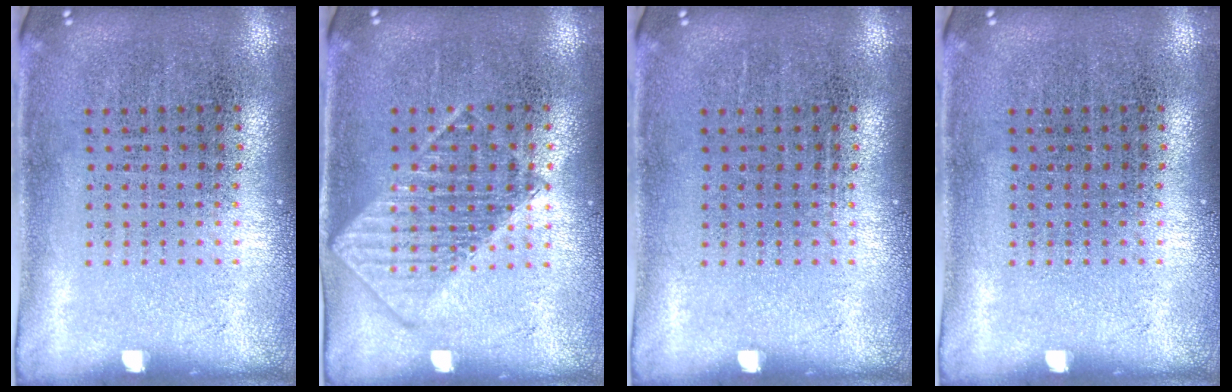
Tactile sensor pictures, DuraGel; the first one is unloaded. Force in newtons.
{"total": 1.1, "press": 1.1, "slide": 0.2}
{"total": 0.0}
{"total": 0.0}